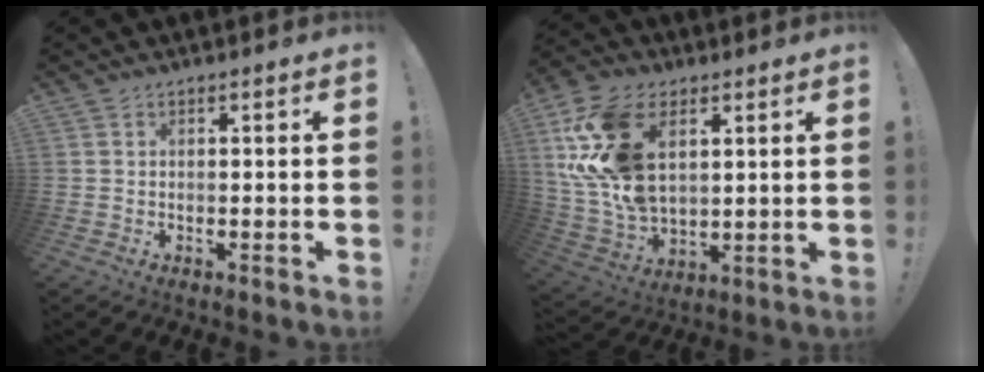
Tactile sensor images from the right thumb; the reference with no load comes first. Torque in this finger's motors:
{"motor_torque": [-0.09, 1.75, 0.80, 0.62, 0.58]}